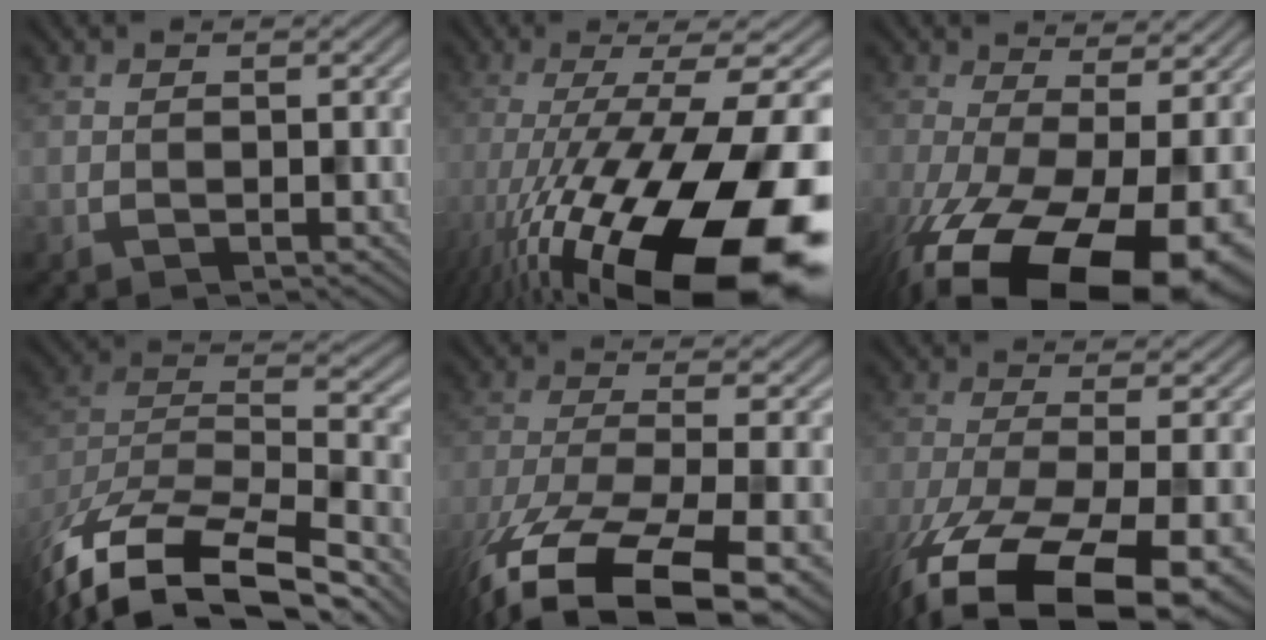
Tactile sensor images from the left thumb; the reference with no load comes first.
{"total": 20.2, "force": [-9.4, 5.4, 17.0], "torque": [-0.256, -0.024, -0.143]}
{"total": 16.0, "force": [-7.1, 6.8, 12.7], "torque": [-0.243, -0.055, -0.091]}
{"total": 15.9, "force": [-11.9, 6.4, 8.5], "torque": [-0.185, -0.034, -0.159]}
{"total": 13.7, "force": [-9.8, 3.7, 8.8], "torque": [-0.184, -0.042, -0.136]}
{"total": 14.6, "force": [-8.5, 4.7, 10.9], "torque": [-0.223, -0.051, -0.109]}